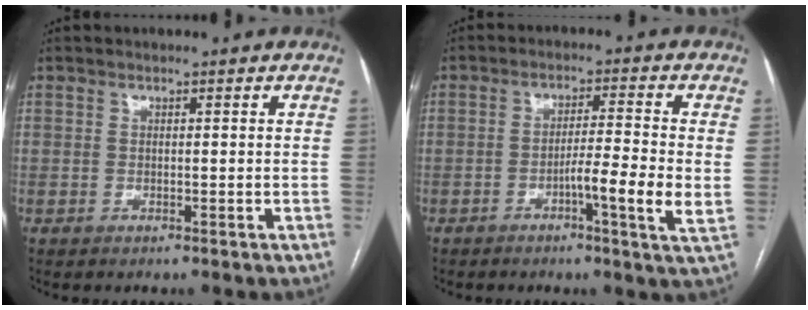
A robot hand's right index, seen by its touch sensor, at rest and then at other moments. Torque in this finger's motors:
{"motor_torque": [0.90, -0.20, 0.55, 0.09]}